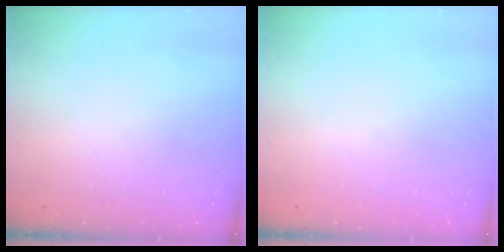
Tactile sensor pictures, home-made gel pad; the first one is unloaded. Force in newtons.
{"total": 0.0}